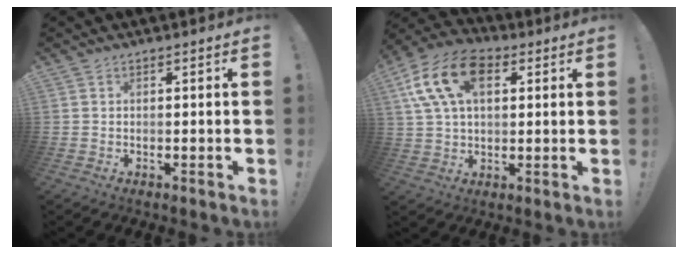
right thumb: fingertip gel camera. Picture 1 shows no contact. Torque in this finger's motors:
{"motor_torque": [0.15, 0.55, 0.87, 0.02, 0.10]}